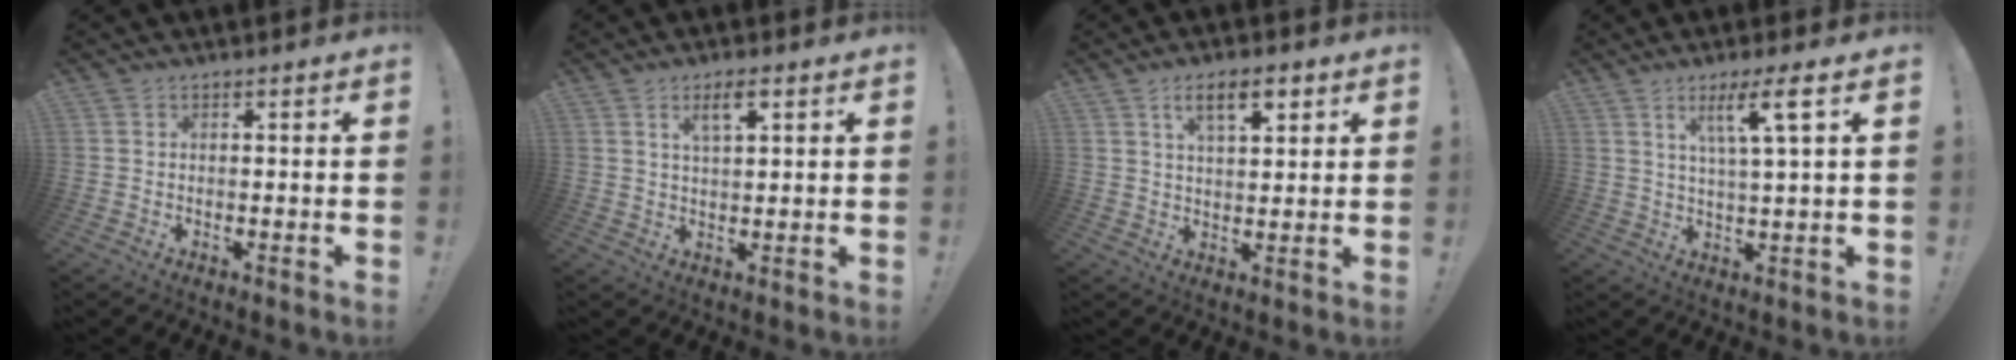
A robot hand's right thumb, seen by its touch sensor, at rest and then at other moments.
{"total": 4.8, "force": [2.5, 1.6, 3.8], "torque": [-0.061, -0.006, 0.039]}
{"total": 8.2, "force": [4.2, 3.5, 6.2], "torque": [-0.093, -0.007, 0.071]}
{"total": 8.4, "force": [3.7, 0.3, 7.5], "torque": [-0.133, -0.004, 0.053]}